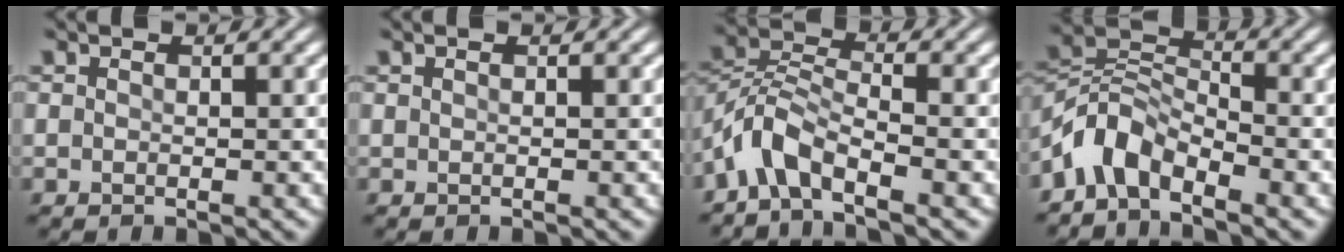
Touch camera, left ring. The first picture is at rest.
{"total": 0.0}
{"total": 4.1, "force": [-2.9, 1.4, 2.5], "torque": [-0.047, 0.009, -0.067]}
{"total": 4.6, "force": [-3.3, 2.3, 2.2], "torque": [-0.039, 0.011, -0.077]}